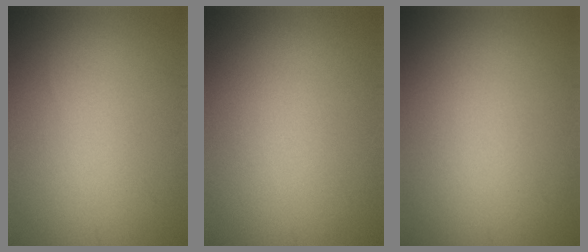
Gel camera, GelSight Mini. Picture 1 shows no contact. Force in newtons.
{"total": 0.0}
{"total": 0.0}